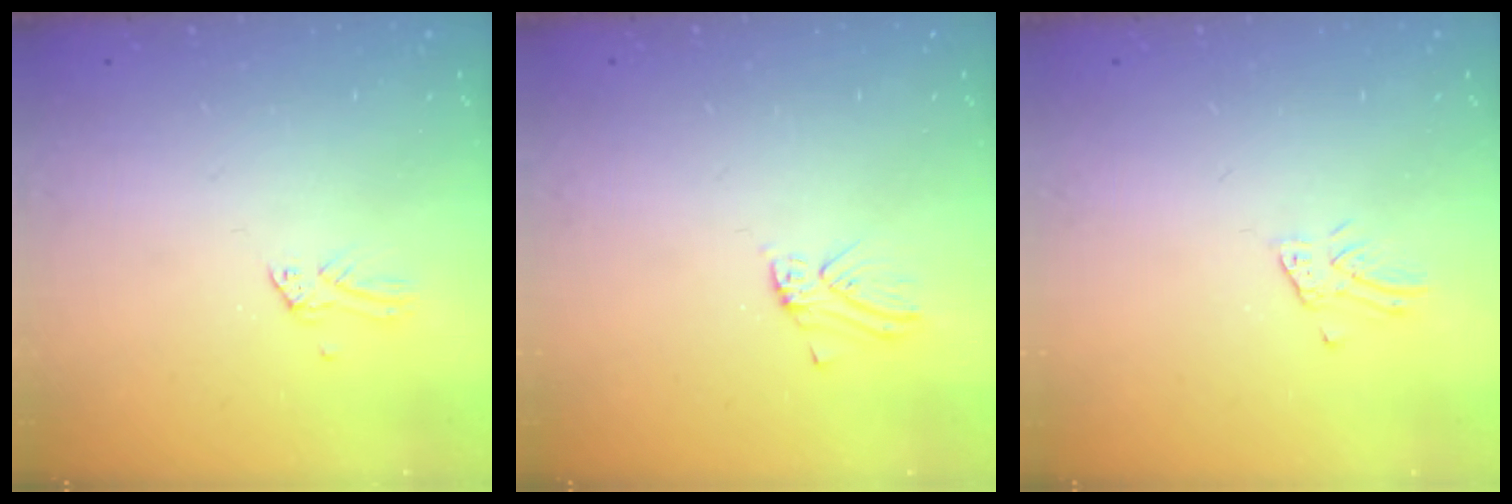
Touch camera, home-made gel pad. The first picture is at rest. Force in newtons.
{"total": 2.2, "press": 2.2, "slide": 0.3}
{"total": 1.3, "press": 1.3, "slide": 0.1}